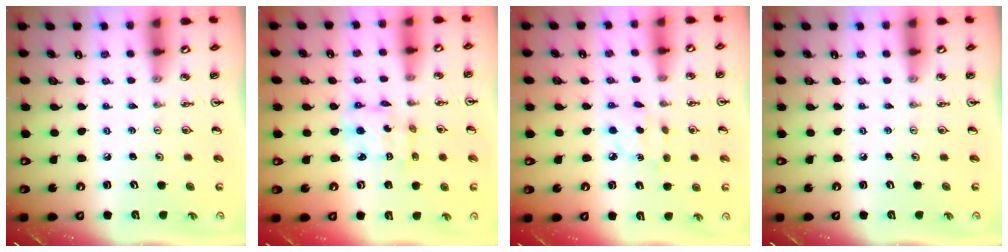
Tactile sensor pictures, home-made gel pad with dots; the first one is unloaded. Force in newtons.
{"total": 6.4, "press": 6.4, "slide": 0.3}
{"total": 2.8, "press": 2.8, "slide": 0.4}
{"total": 0.0}